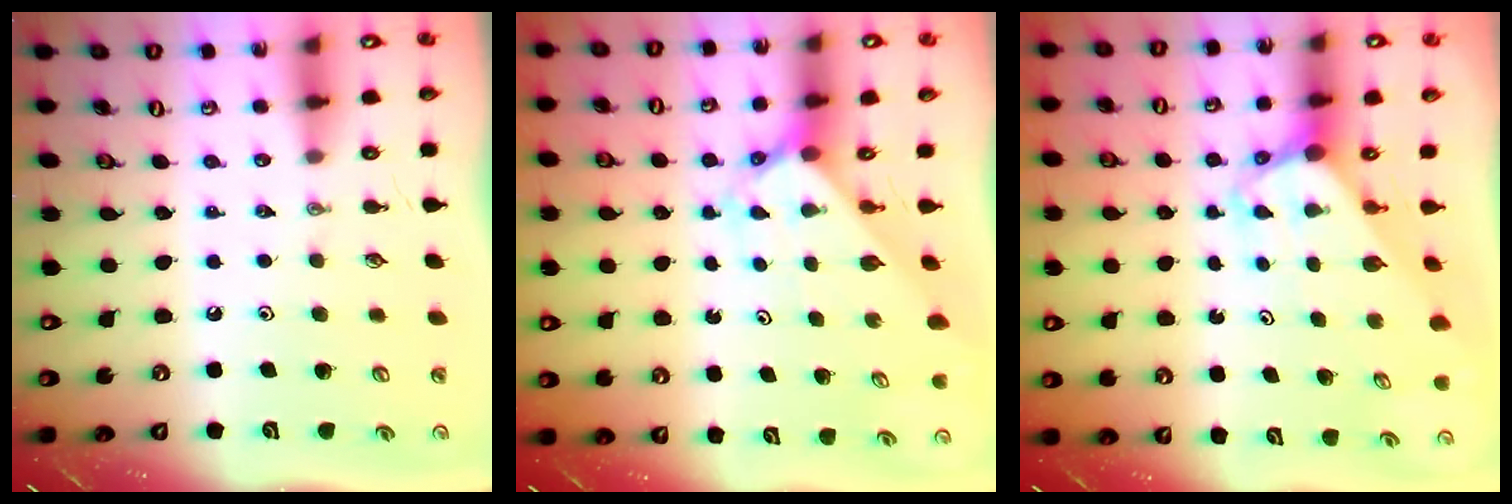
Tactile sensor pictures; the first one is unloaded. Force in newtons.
{"total": 2.2, "press": 2.2, "slide": 0.2}
{"total": 3.5, "press": 3.5, "slide": 0.1}